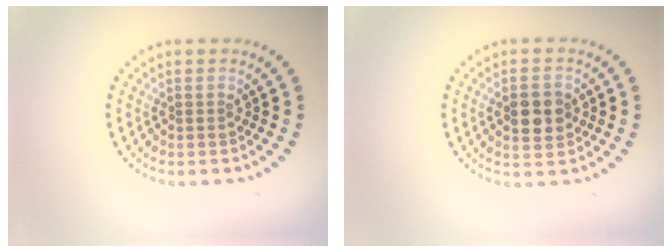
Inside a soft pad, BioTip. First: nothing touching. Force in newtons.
{"total": 3.4, "press": 3.4, "slide": 0.1}